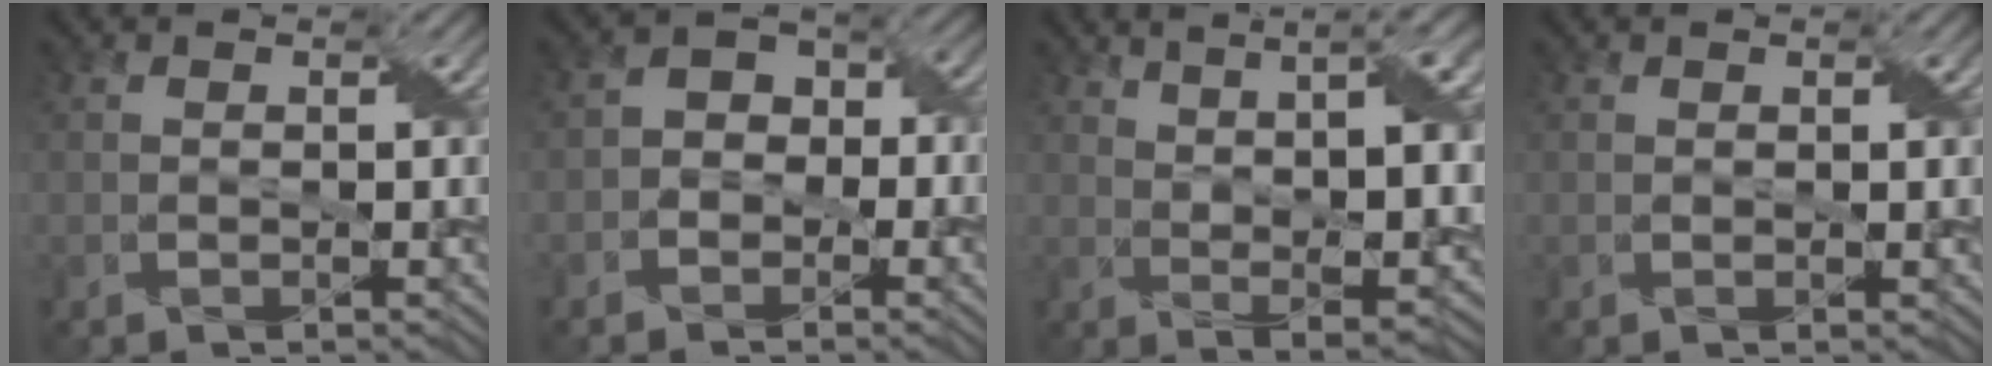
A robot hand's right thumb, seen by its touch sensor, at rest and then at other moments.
{"total": 3.5, "force": [-1.4, 2.9, 1.4], "torque": [-0.023, 0.008, -0.038]}
{"total": 12.7, "force": [4.9, 4.0, 11.0], "torque": [-0.171, 0.013, 0.073]}
{"total": 0.8, "force": [0.4, 0.3, 0.6], "torque": [-0.011, 0.001, 0.008]}